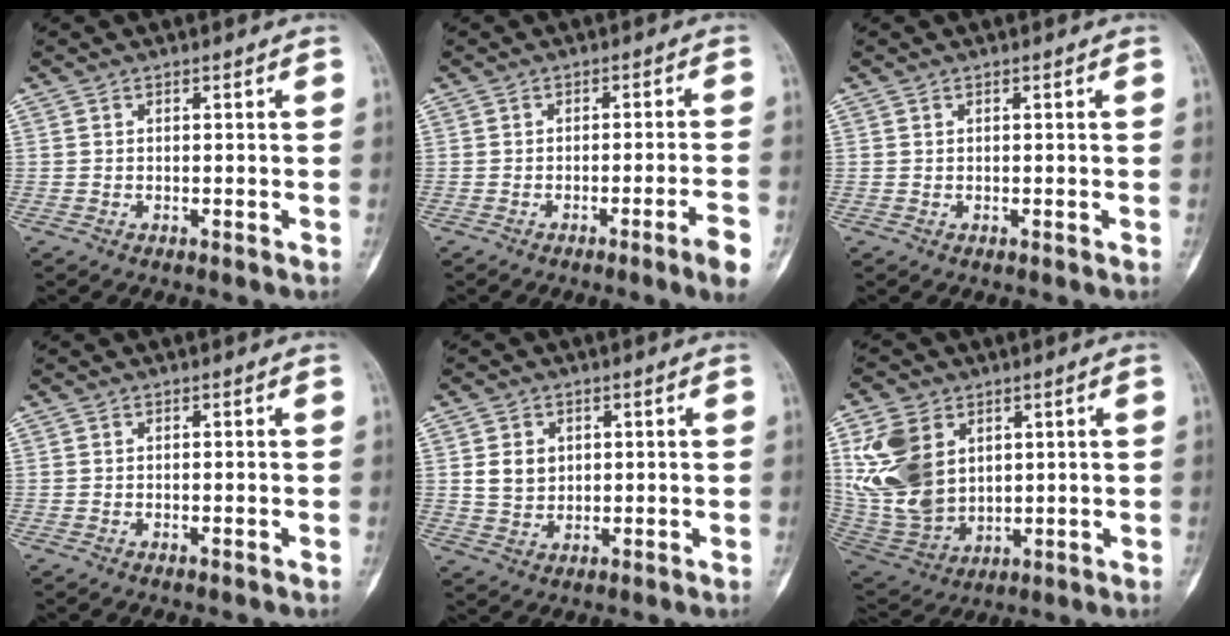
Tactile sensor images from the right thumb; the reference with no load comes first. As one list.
[{"total": 5.9, "force": [-3.0, -0.3, 5.0], "torque": [-0.072, 0.008, -0.044]}, {"total": 0.0}, {"total": 0.0}, {"total": 5.0, "force": [1.2, 4.1, 2.6], "torque": [-0.025, -0.008, 0.027]}, {"total": 15.7, "force": [4.9, 11.2, 9.8], "torque": [-0.183, -0.020, 0.117]}]